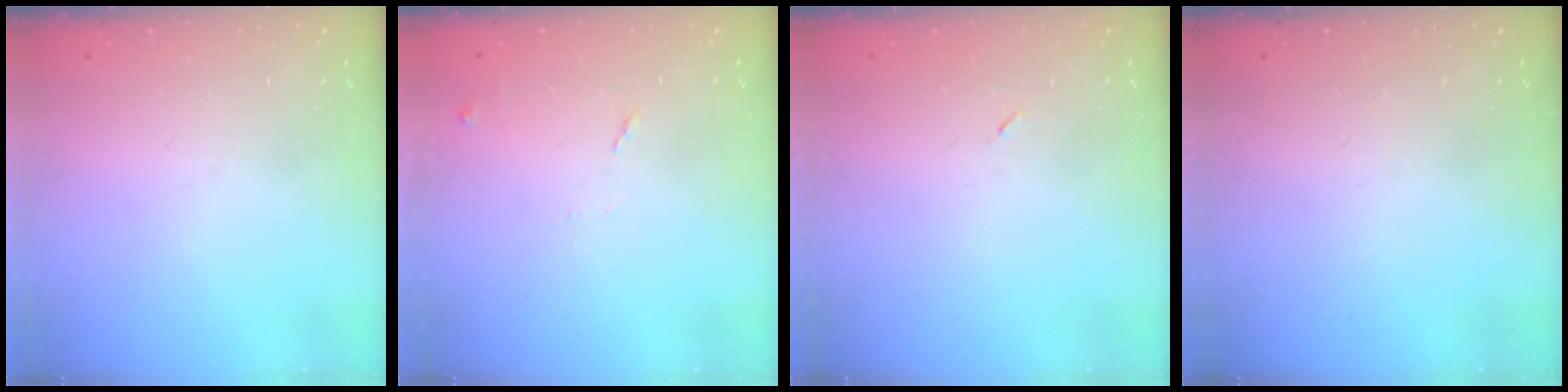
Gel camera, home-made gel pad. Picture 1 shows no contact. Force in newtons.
{"total": 5.7, "press": 5.7, "slide": 0.7}
{"total": 2.6, "press": 2.3, "slide": 1.2}
{"total": 0.0}